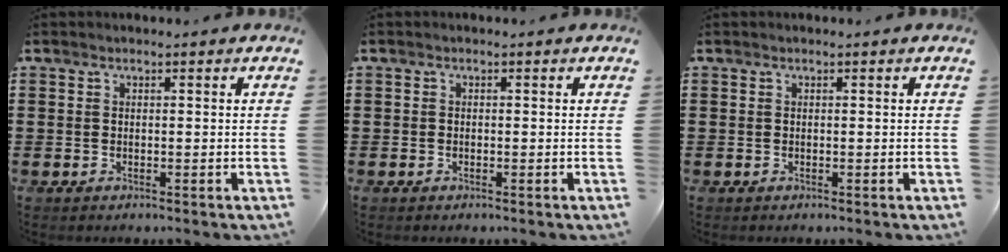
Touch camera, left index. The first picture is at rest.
{"total": 0.6, "force": [-0.5, 0.4, 0.1], "torque": [-0.002, 0.000, -0.010]}
{"total": 0.0}